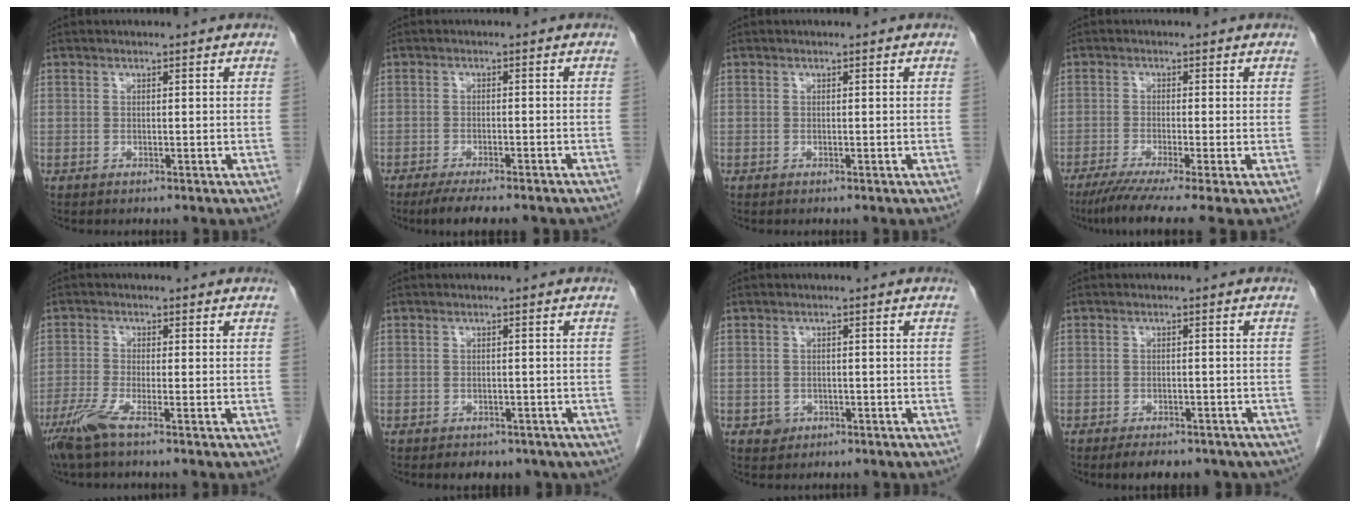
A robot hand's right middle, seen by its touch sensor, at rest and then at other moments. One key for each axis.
{"total": 9.9, "fx": -8.2, "fy": 1.7, "fz": 5.2, "tx": -0.067, "ty": -0.009, "tz": -0.113}
{"total": 0.0}
{"total": 8.2, "fx": -5.7, "fy": -0.4, "fz": 5.8, "tx": -0.093, "ty": -0.025, "tz": -0.093}
{"total": 4.3, "fx": -2.9, "fy": -0.1, "fz": 3.3, "tx": -0.074, "ty": -0.014, "tz": -0.064}
{"total": 6.5, "fx": -5.0, "fy": 3.4, "fz": 2.4, "tx": -0.022, "ty": 0.007, "tz": -0.052}
{"total": 1.7, "fx": -0.8, "fy": 1.5, "fz": 0.3, "tx": -0.003, "ty": 0.006, "tz": -0.008}
{"total": 9.7, "fx": -7.8, "fy": 3.9, "fz": 4.3, "tx": -0.053, "ty": 0.004, "tz": -0.089}